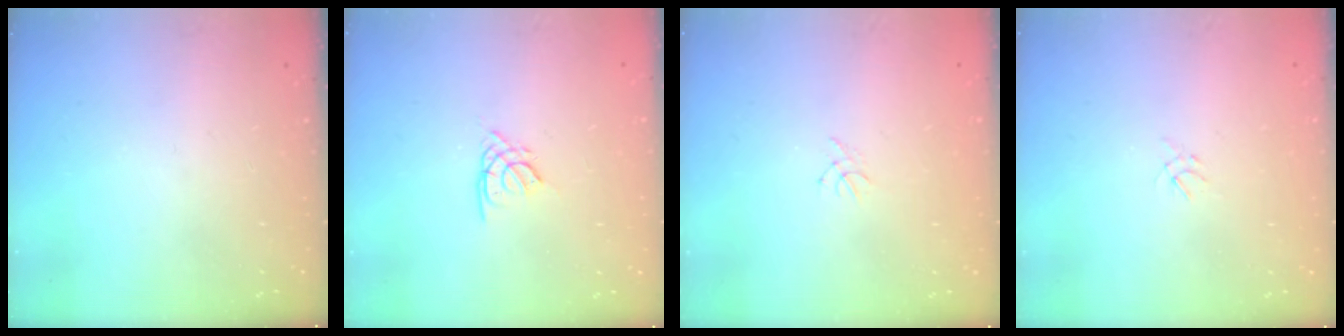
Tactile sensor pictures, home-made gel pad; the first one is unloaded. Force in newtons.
{"total": 1.9, "press": 1.8, "slide": 0.5}
{"total": 0.5, "press": 0.4, "slide": 0.3}
{"total": 1.2, "press": 1.1, "slide": 0.5}